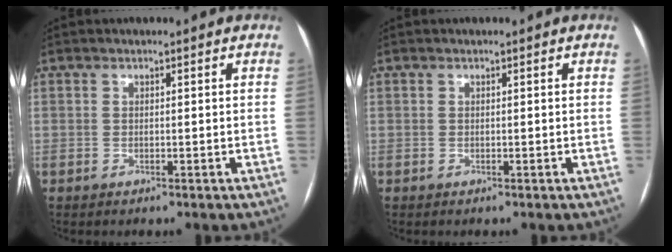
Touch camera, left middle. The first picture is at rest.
{"total": 0.0}